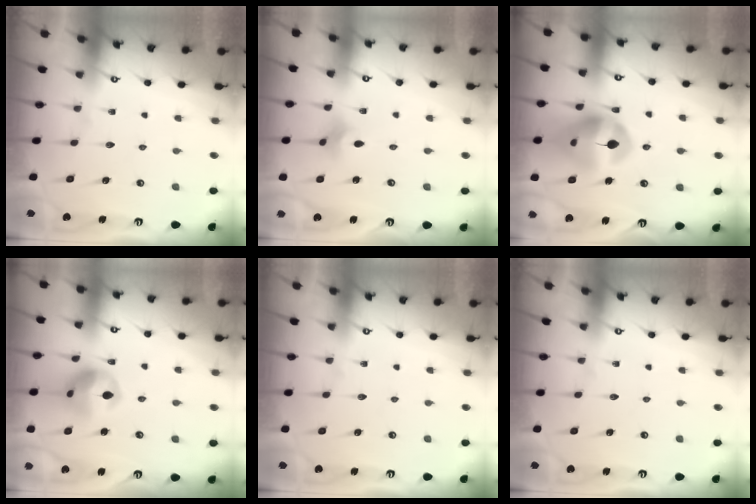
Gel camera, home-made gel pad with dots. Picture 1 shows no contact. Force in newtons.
{"total": 2.7, "press": 2.6, "slide": 0.7}
{"total": 14.5, "press": 14.4, "slide": 2.0}
{"total": 11.1, "press": 11.1, "slide": 0.8}
{"total": 0.0}
{"total": 0.0}